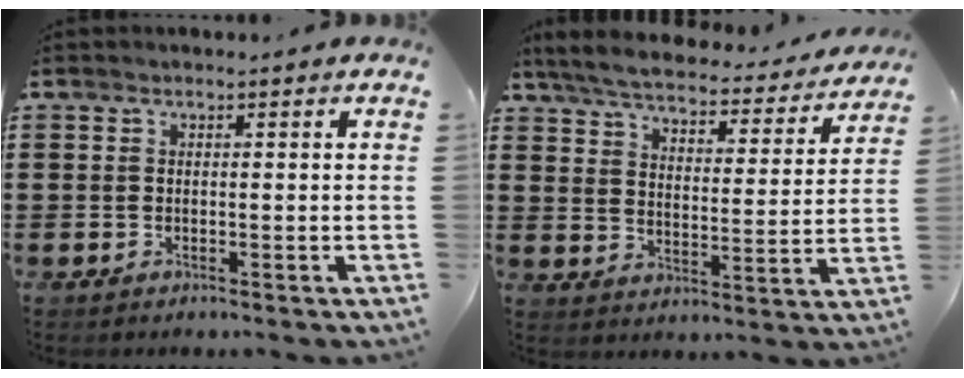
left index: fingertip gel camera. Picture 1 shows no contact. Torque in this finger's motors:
{"motor_torque": [1.18, -0.96, 0.30, 0.12]}